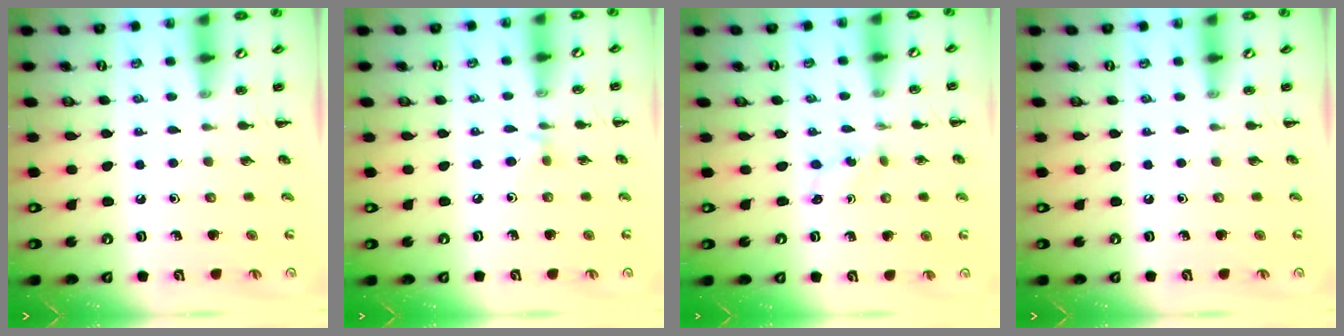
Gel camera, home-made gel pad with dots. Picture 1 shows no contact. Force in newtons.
{"total": 3.0, "press": 2.7, "slide": 1.2}
{"total": 2.2, "press": 2.1, "slide": 0.8}
{"total": 0.0}